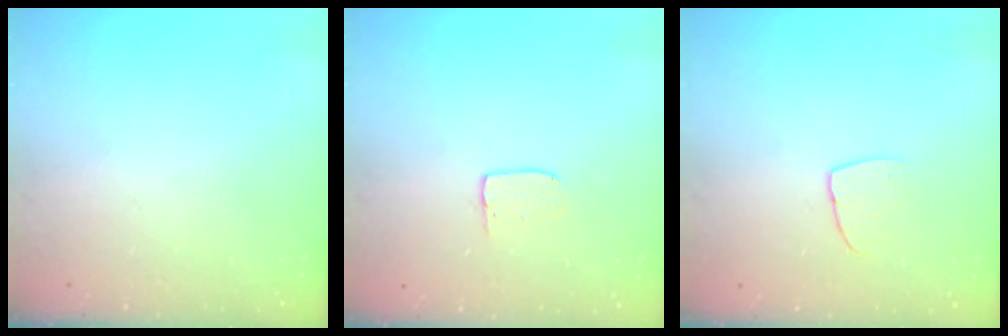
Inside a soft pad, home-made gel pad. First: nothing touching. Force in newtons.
{"total": 3.4, "press": 3.4, "slide": 0.3}
{"total": 6.4, "press": 6.4, "slide": 0.3}